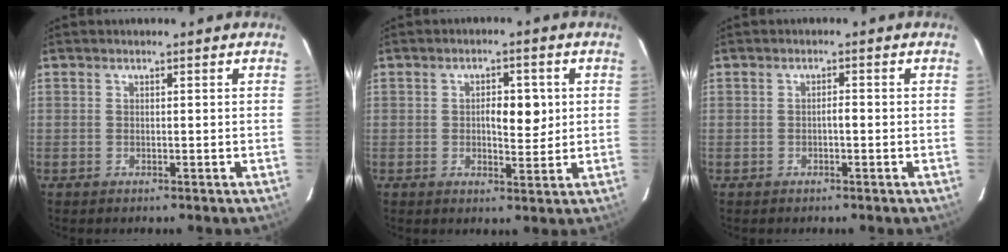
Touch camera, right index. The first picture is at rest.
{"total": 4.9, "force": [0.6, 2.2, 4.4], "torque": [-0.062, 0.002, 0.011]}
{"total": 1.0, "force": [-0.4, 0.2, 0.9], "torque": [-0.014, 0.003, -0.007]}